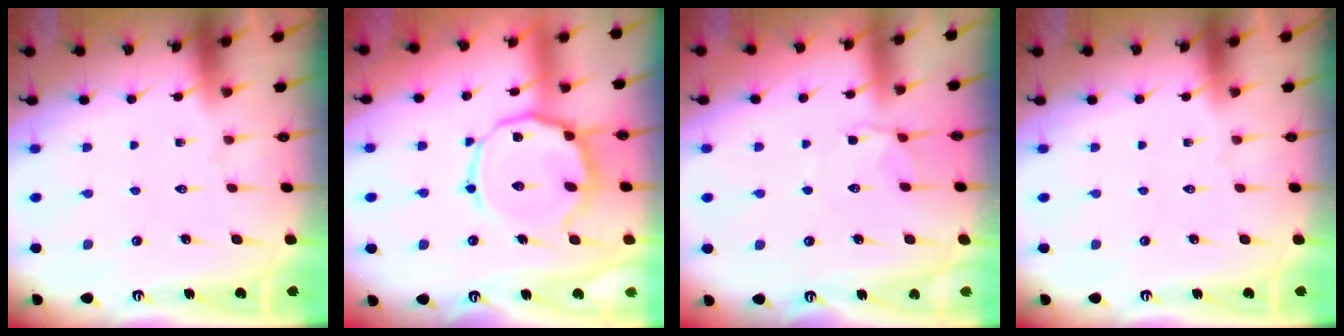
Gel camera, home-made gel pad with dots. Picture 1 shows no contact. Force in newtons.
{"total": 13.7, "press": 13.6, "slide": 1.1}
{"total": 3.8, "press": 3.6, "slide": 1.2}
{"total": 0.0}